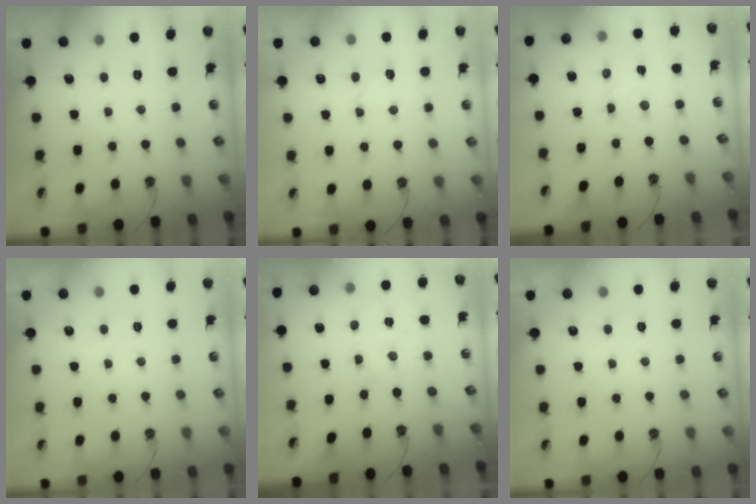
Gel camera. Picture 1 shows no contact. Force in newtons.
{"total": 3.0, "press": 2.9, "slide": 0.7}
{"total": 3.2, "press": 3.2, "slide": 0.5}
{"total": 0.0}
{"total": 0.0}
{"total": 0.0}